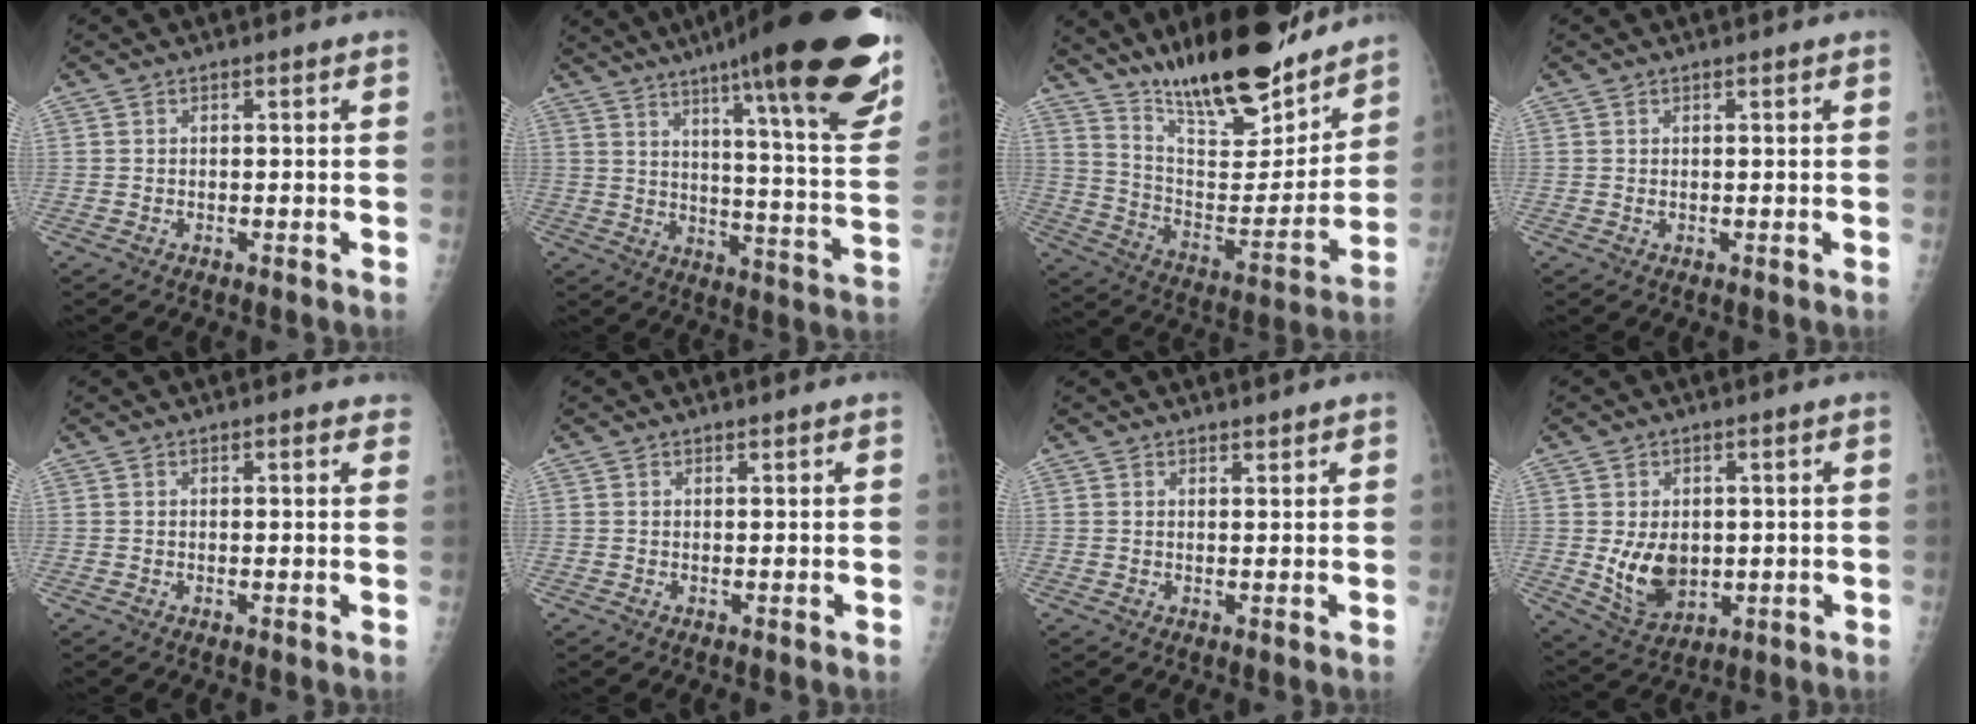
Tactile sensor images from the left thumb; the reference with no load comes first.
{"total": 31.8, "force": [20.4, 4.6, 23.9], "torque": [-0.272, -0.076, 0.283]}
{"total": 23.4, "force": [18.6, 6.8, 12.4], "torque": [-0.160, -0.098, 0.308]}
{"total": 0.8, "force": [0.6, 0.3, 0.5], "torque": [-0.008, -0.002, 0.010]}
{"total": 2.2, "force": [1.5, 0.8, 1.3], "torque": [0.000, 0.000, 0.014]}
{"total": 0.6, "force": [0.6, 0.1, 0.1], "torque": [-0.004, -0.004, 0.009]}
{"total": 1.4, "force": [1.3, 0.4, 0.4], "torque": [0.001, -0.010, 0.019]}
{"total": 8.6, "force": [0.2, 6.1, 6.0], "torque": [-0.080, -0.018, 0.023]}